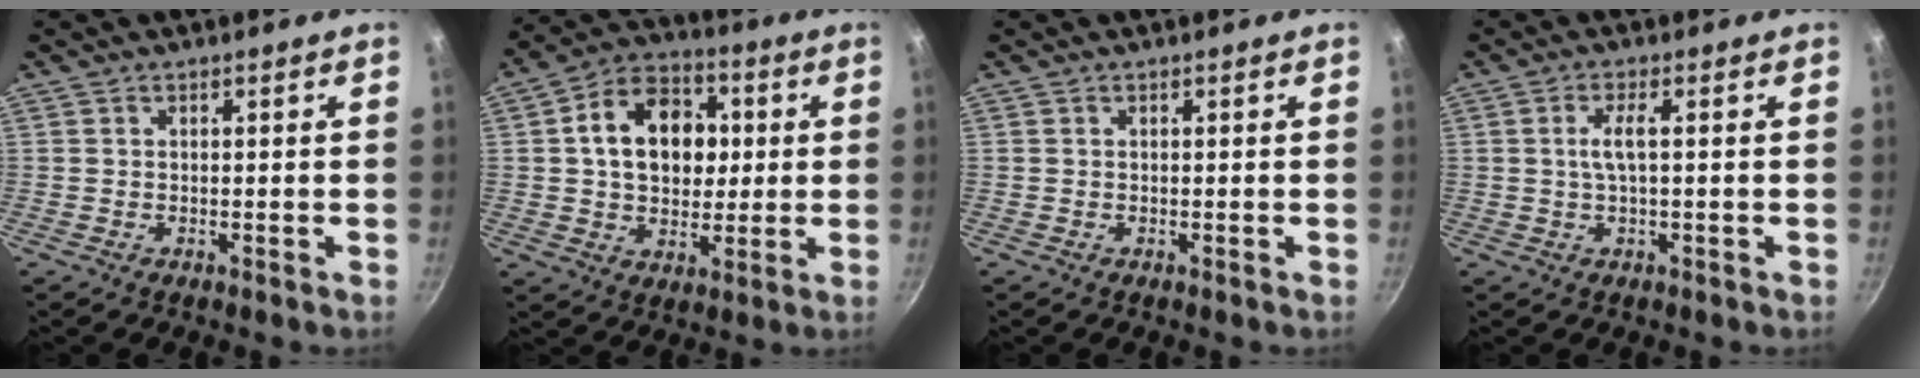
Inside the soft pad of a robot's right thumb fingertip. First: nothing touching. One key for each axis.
{"total": 15.7, "fx": 2.4, "fy": 11.6, "fz": 10.2, "tx": -0.127, "ty": 0.018, "tz": 0.030}
{"total": 0.0}
{"total": 3.4, "fx": 0.2, "fy": 0.7, "fz": 3.3, "tx": -0.075, "ty": 0.007, "tz": 0.005}